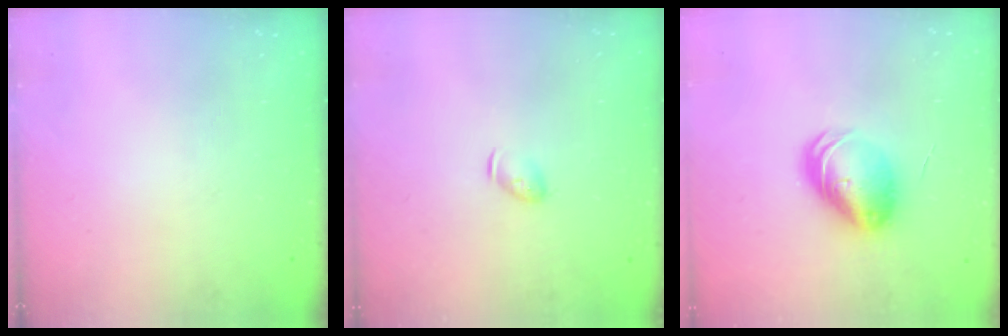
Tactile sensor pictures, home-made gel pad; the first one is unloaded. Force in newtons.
{"total": 3.9, "press": 3.8, "slide": 0.8}
{"total": 10.7, "press": 10.4, "slide": 2.3}